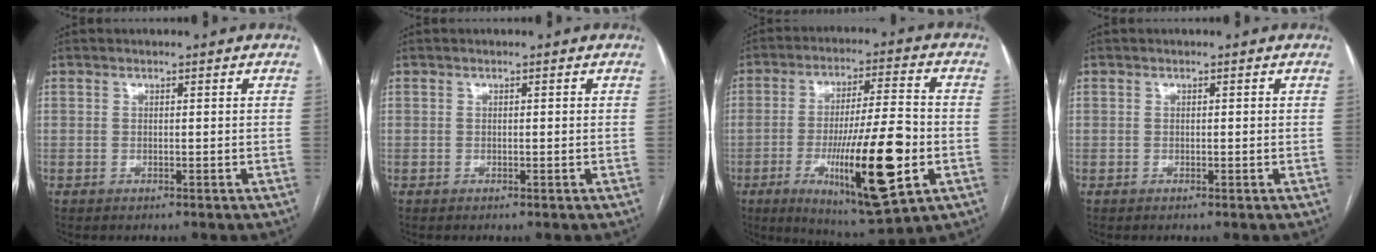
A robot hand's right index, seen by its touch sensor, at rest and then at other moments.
{"total": 0.0}
{"total": 18.8, "force": [-5.4, 2.5, 17.8], "torque": [-0.303, -0.019, -0.077]}
{"total": 0.0}